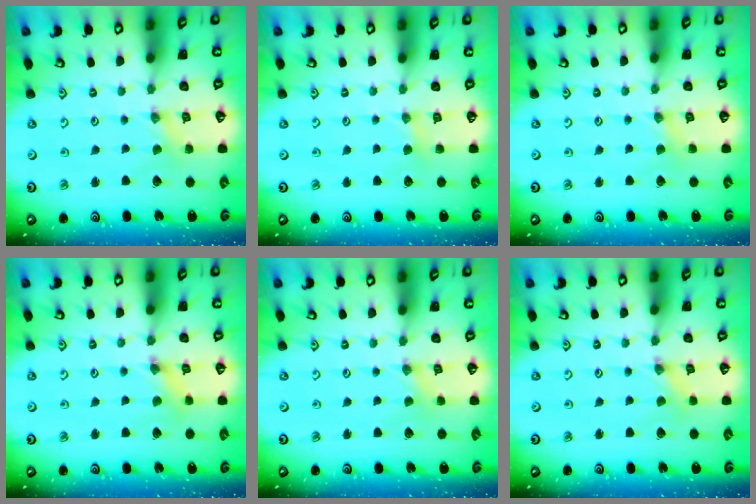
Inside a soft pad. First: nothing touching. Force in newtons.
{"total": 2.7, "press": 2.7, "slide": 0.4}
{"total": 1.8, "press": 1.8, "slide": 0.4}
{"total": 1.9, "press": 1.9, "slide": 0.2}
{"total": 0.7, "press": 0.7, "slide": 0.2}
{"total": 0.6, "press": 0.6, "slide": 0.2}